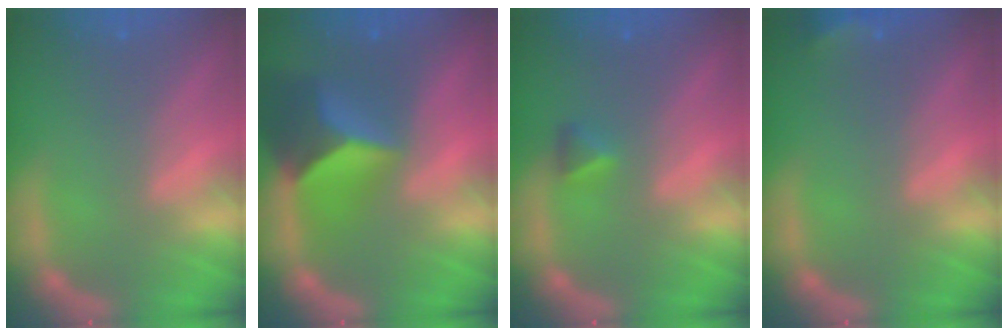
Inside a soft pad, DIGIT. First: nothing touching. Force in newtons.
{"total": 8.4}
{"total": 1.4}
{"total": 2.4}